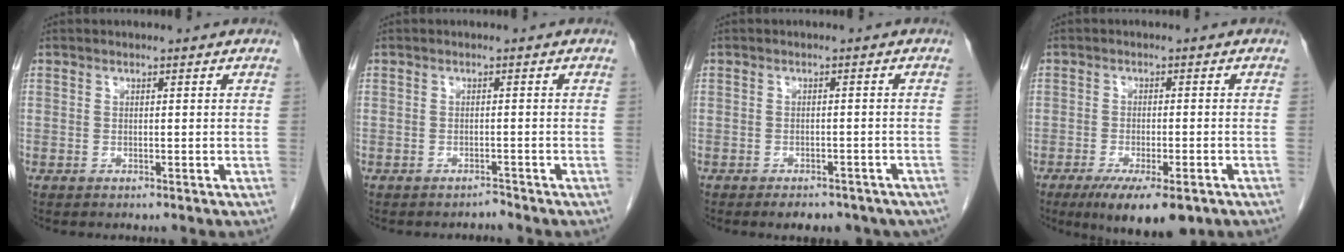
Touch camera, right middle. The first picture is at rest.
{"total": 0.8, "force": [-0.8, 0.0, -0.2], "torque": [0.006, -0.004, -0.012]}
{"total": 8.8, "force": [-6.9, 4.1, 3.7], "torque": [-0.039, 0.000, -0.074]}
{"total": 9.5, "force": [-6.1, 2.6, 6.8], "torque": [-0.101, -0.017, -0.092]}